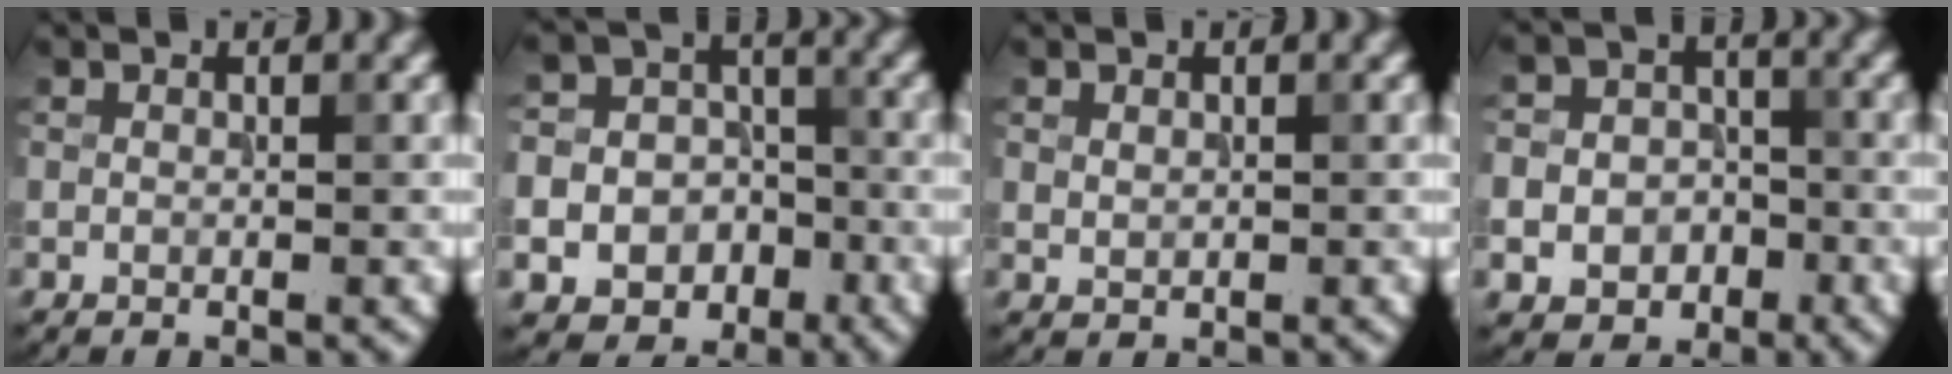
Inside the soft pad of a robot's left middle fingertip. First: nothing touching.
{"total": 12.2, "force": [-5.0, 10.7, 2.8], "torque": [-0.062, -0.034, -0.082]}
{"total": 0.8, "force": [0.3, 0.6, 0.4], "torque": [-0.010, -0.002, 0.008]}
{"total": 7.5, "force": [-2.4, 6.8, 2.2], "torque": [-0.033, -0.012, -0.053]}